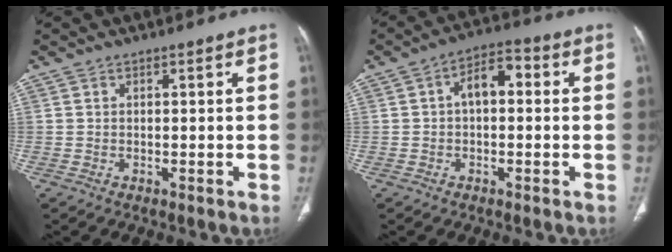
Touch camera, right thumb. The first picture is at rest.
{"total": 6.5, "force": [0.5, 3.8, 5.2], "torque": [-0.068, 0.027, -0.004]}